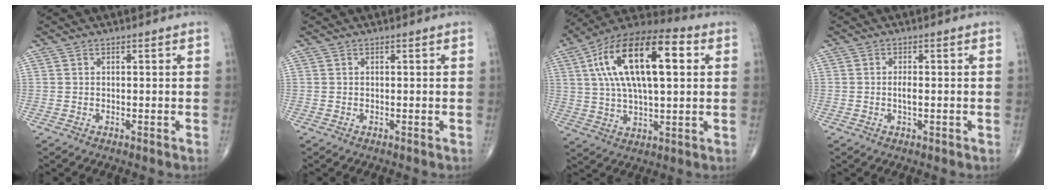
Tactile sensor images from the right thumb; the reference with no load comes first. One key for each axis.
{"total": 0.0}
{"total": 22.5, "fx": 5.6, "fy": 9.8, "fz": 19.4, "tx": -0.337, "ty": 0.018, "tz": 0.085}
{"total": 1.2, "fx": -0.2, "fy": 0.5, "fz": 1.1, "tx": -0.017, "ty": 0.001, "tz": -0.005}